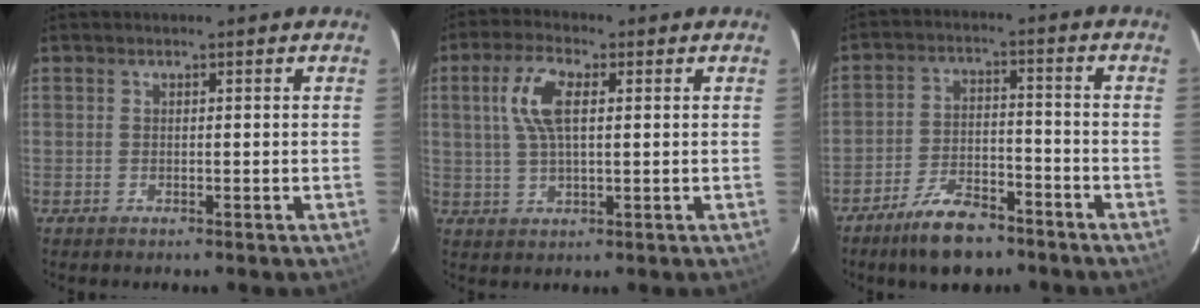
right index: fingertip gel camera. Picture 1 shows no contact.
{"total": 7.7, "force": [1.9, 3.1, 6.7], "torque": [-0.138, 0.014, 0.037]}
{"total": 10.4, "force": [-7.9, 4.2, 5.4], "torque": [-0.119, 0.006, -0.130]}